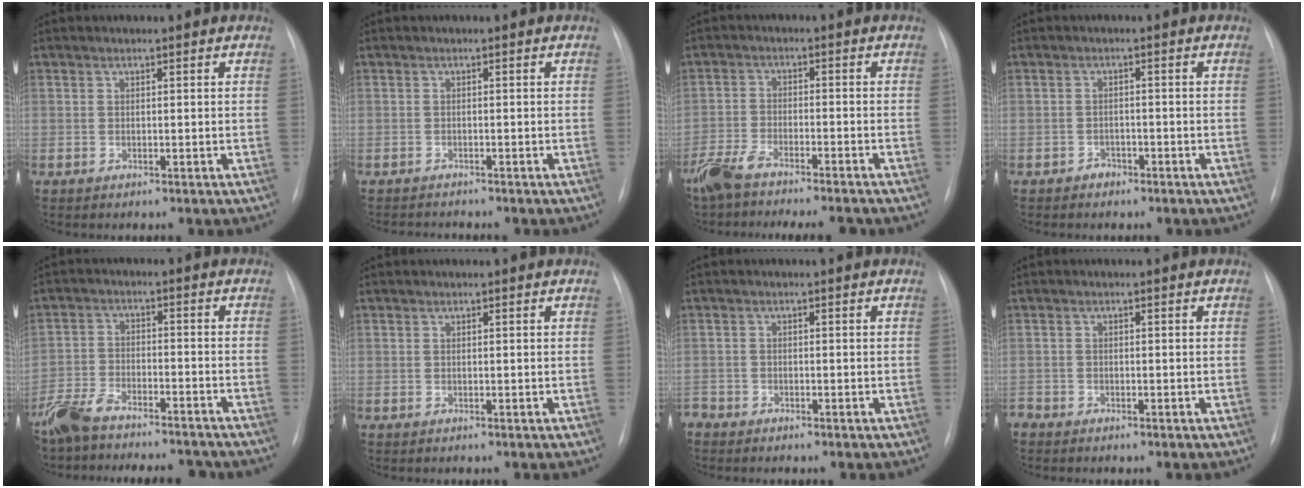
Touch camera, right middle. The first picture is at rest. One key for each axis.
{"total": 2.7, "fx": -2.7, "fy": 0.1, "fz": 0.4, "tx": -0.001, "ty": -0.010, "tz": -0.039}
{"total": 10.9, "fx": -9.4, "fy": 1.4, "fz": 5.1, "tx": -0.086, "ty": -0.010, "tz": -0.150}
{"total": 1.5, "fx": -1.1, "fy": 1.0, "fz": 0.2, "tx": 0.000, "ty": 0.005, "tz": -0.017}
{"total": 13.8, "fx": -12.2, "fy": 3.3, "fz": 5.5, "tx": -0.097, "ty": 0.009, "tz": -0.188}
{"total": 0.0}
{"total": 1.8, "fx": -1.5, "fy": 1.0, "fz": 0.1, "tx": -0.001, "ty": 0.002, "tz": -0.028}
{"total": 1.2, "fx": -1.1, "fy": 0.6, "fz": 0.1, "tx": -0.002, "ty": 0.001, "tz": -0.019}